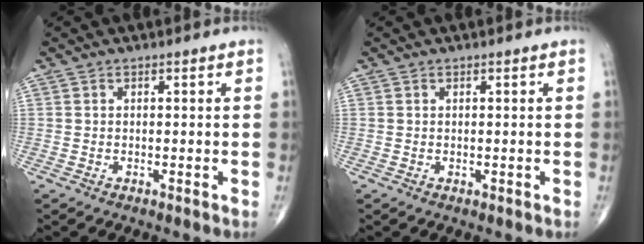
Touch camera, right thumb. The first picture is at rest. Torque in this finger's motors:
{"motor_torque": [-0.47, -0.09, -0.24, -0.02, 0.03]}